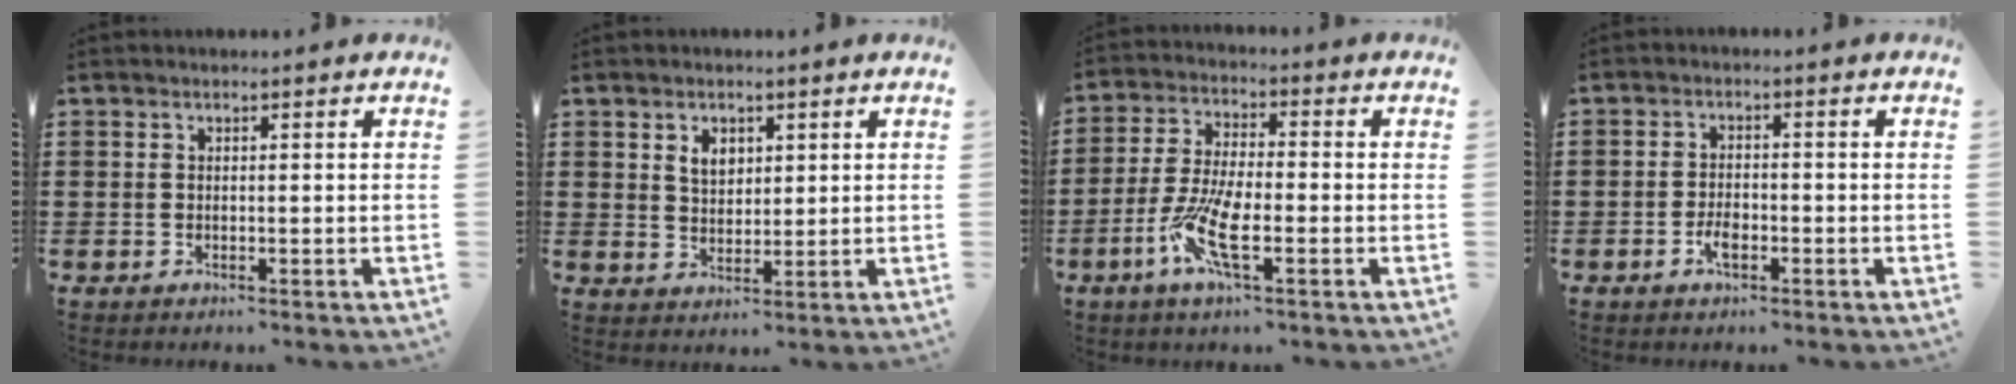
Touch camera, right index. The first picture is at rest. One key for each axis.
{"total": 3.4, "fx": 1.6, "fy": 2.3, "fz": 1.9, "tx": -0.046, "ty": 0.008, "tz": 0.030}
{"total": 8.9, "fx": -3.4, "fy": 2.4, "fz": 7.8, "tx": -0.187, "ty": -0.020, "tz": -0.070}
{"total": 3.0, "fx": -1.3, "fy": 1.3, "fz": 2.3, "tx": -0.050, "ty": 0.001, "tz": -0.025}